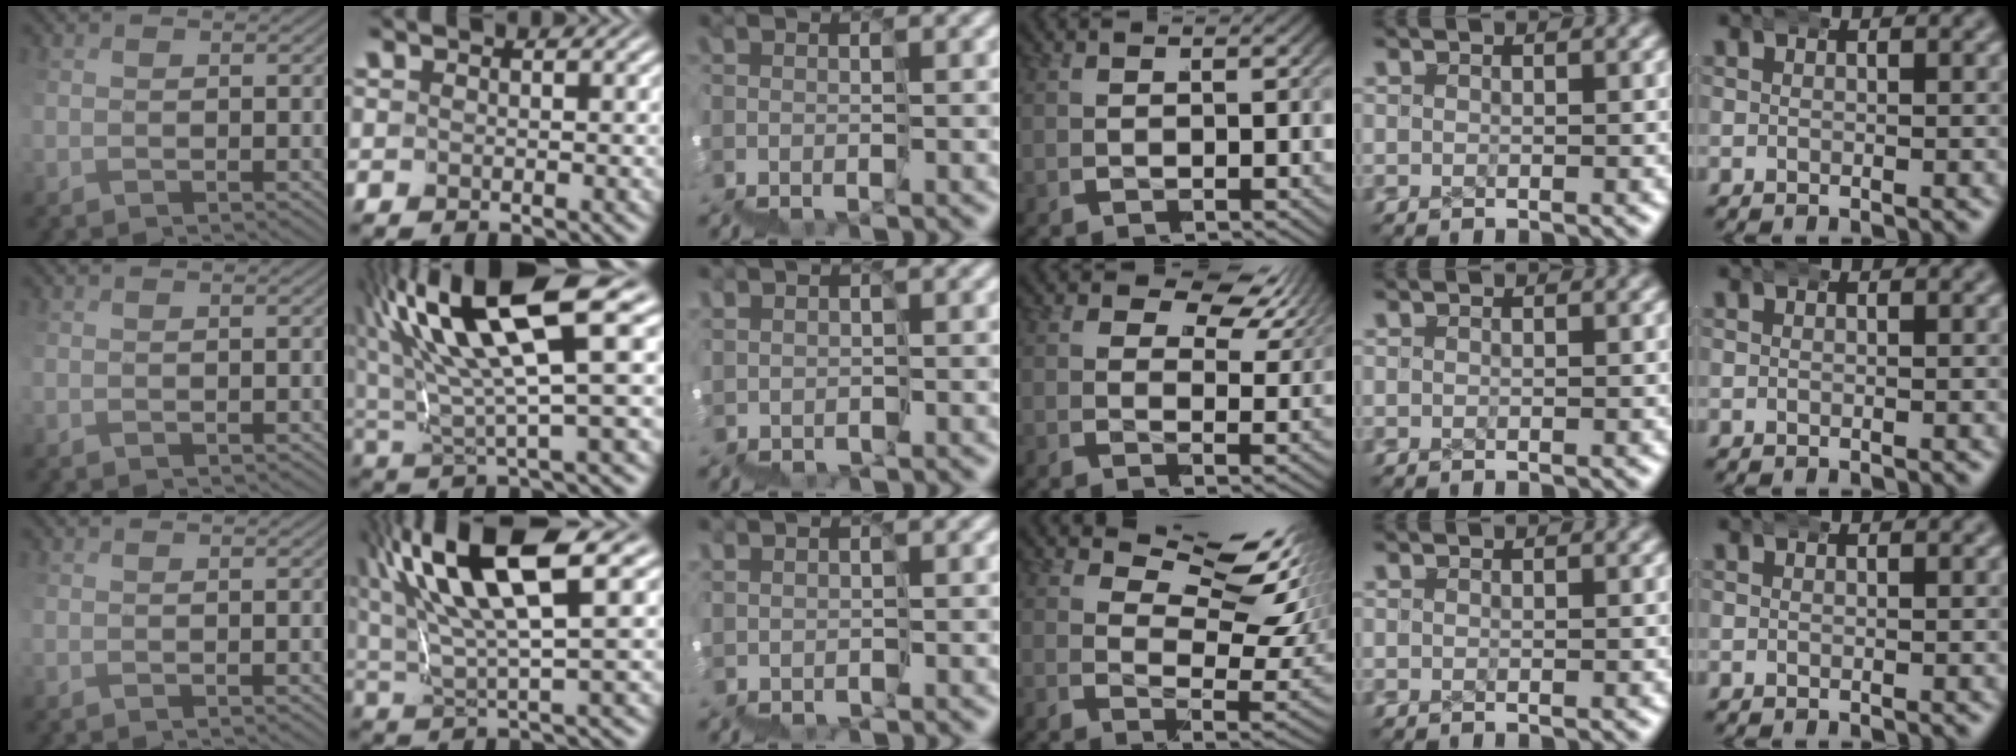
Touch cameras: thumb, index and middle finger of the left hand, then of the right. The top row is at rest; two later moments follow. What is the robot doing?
{"motion": "wrap", "object": "ethernet cable"}